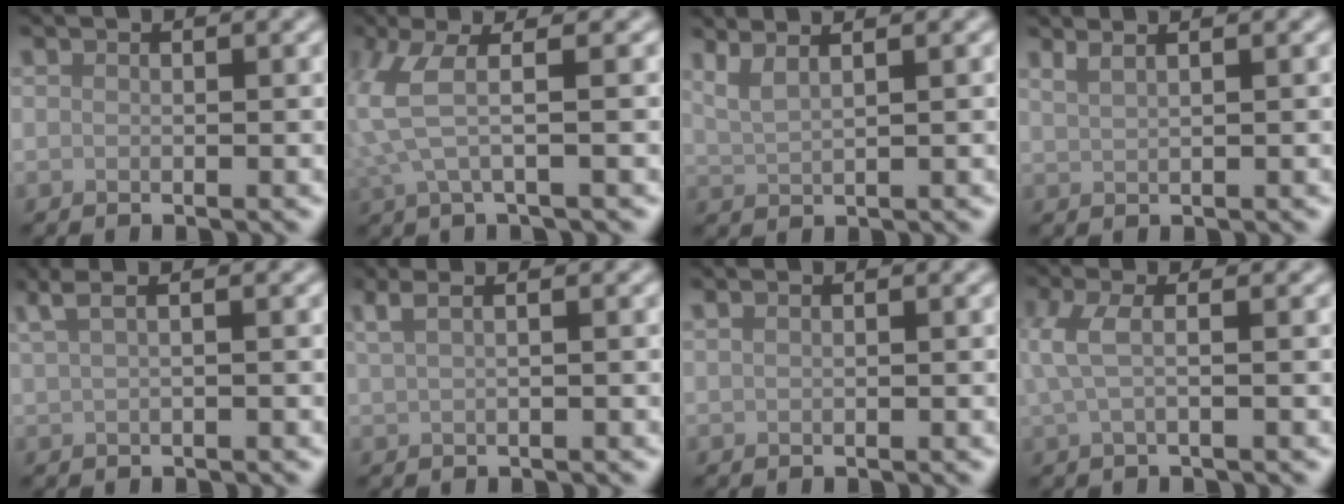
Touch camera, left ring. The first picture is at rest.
{"total": 3.7, "force": [0.6, 0.5, 3.6], "torque": [-0.092, -0.001, 0.013]}
{"total": 3.0, "force": [2.1, 0.9, 1.9], "torque": [-0.026, 0.013, 0.025]}
{"total": 2.7, "force": [2.0, 1.1, 1.5], "torque": [-0.009, 0.009, 0.009]}
{"total": 3.6, "force": [2.0, 1.5, 2.5], "torque": [-0.033, 0.017, 0.009]}
{"total": 3.0, "force": [1.8, 1.2, 2.1], "torque": [-0.030, 0.011, 0.009]}
{"total": 1.0, "force": [0.7, 0.4, 0.6], "torque": [-0.013, 0.000, 0.010]}
{"total": 2.5, "force": [0.3, 0.7, 2.4], "torque": [-0.055, 0.006, 0.003]}